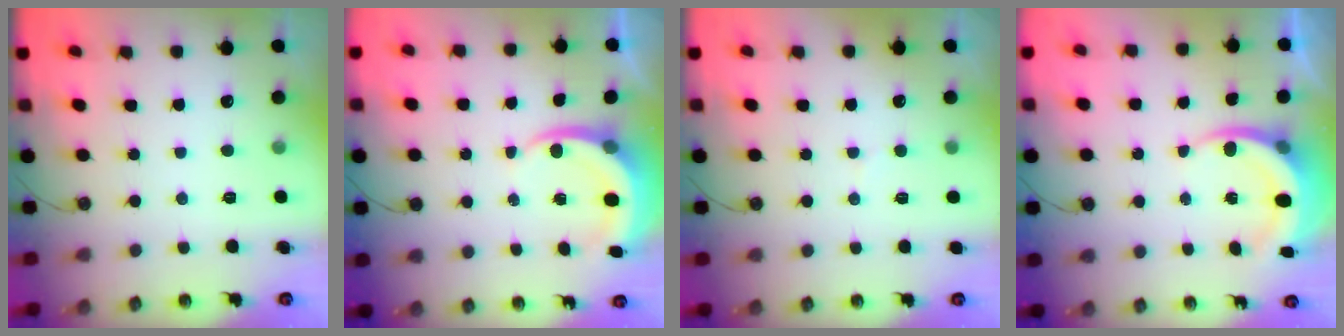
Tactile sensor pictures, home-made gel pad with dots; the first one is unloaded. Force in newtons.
{"total": 5.7, "press": 5.6, "slide": 0.7}
{"total": 4.7, "press": 4.7, "slide": 0.3}
{"total": 7.0, "press": 6.9, "slide": 1.4}